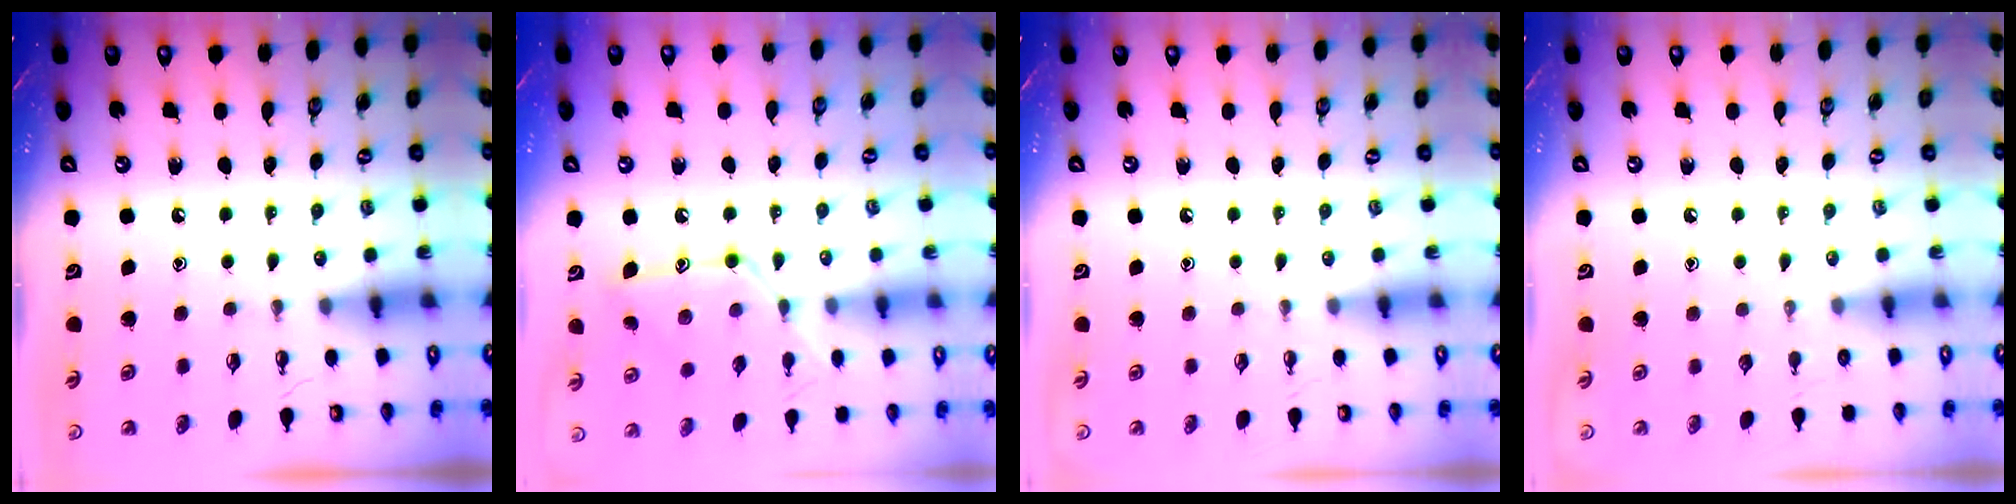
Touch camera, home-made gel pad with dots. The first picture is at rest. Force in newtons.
{"total": 12.4, "press": 12.4, "slide": 0.4}
{"total": 0.0}
{"total": 0.0}